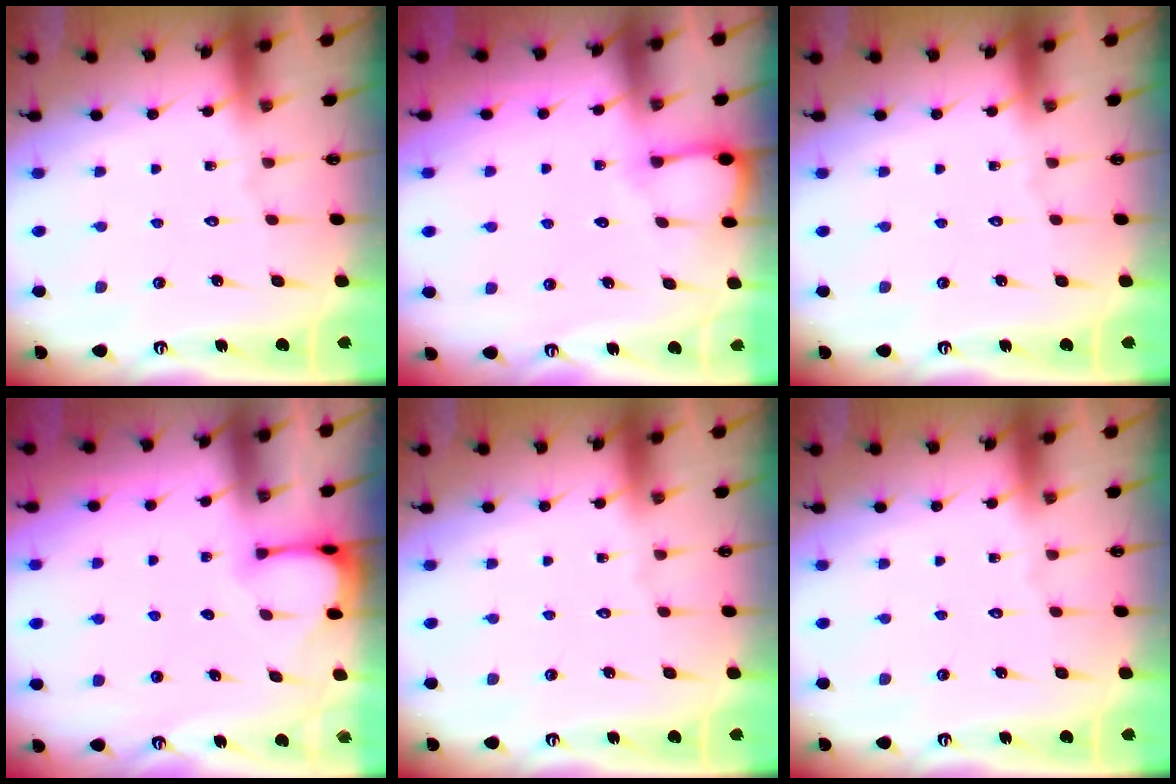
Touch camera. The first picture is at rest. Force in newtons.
{"total": 4.2, "press": 4.2, "slide": 0.3}
{"total": 0.0}
{"total": 2.6, "press": 2.6, "slide": 0.3}
{"total": 0.0}
{"total": 0.0}